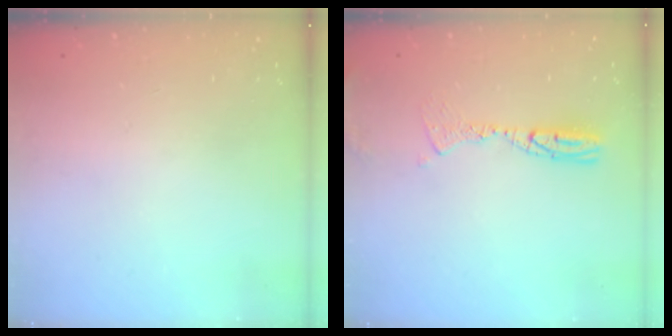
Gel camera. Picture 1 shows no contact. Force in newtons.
{"total": 9.6, "press": 9.5, "slide": 1.9}